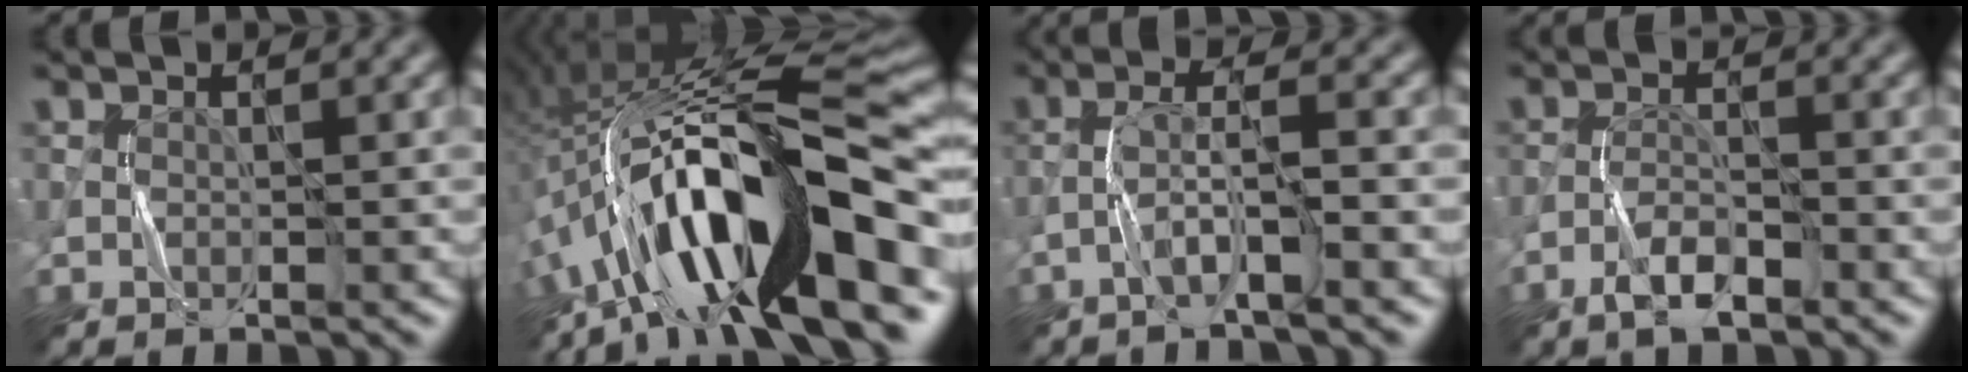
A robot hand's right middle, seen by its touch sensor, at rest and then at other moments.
{"total": 17.9, "force": [-6.3, 5.0, 16.0], "torque": [-0.256, 0.056, -0.125]}
{"total": 4.0, "force": [-2.1, 0.2, 3.4], "torque": [-0.065, 0.013, -0.049]}
{"total": 3.0, "force": [-2.0, 0.9, 2.0], "torque": [-0.041, 0.005, -0.043]}